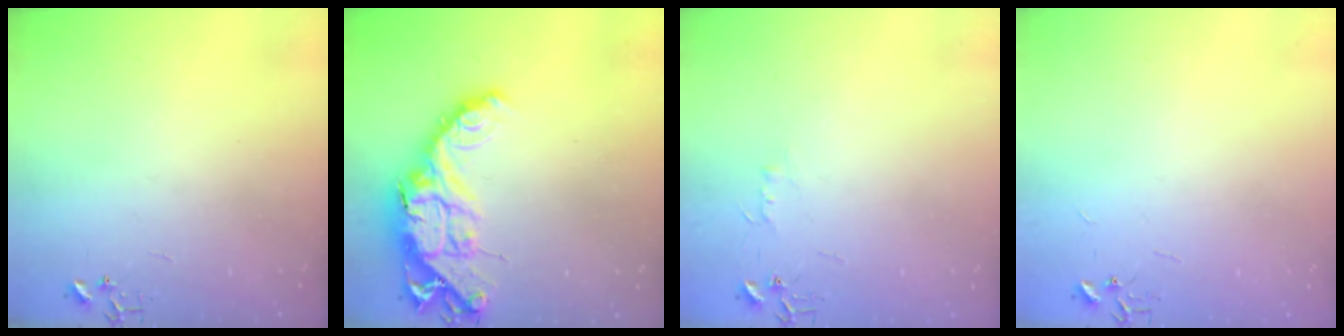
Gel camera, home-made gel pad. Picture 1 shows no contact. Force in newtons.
{"total": 18.0, "press": 18.0, "slide": 1.3}
{"total": 4.4, "press": 4.4, "slide": 0.5}
{"total": 2.2, "press": 2.2, "slide": 0.3}